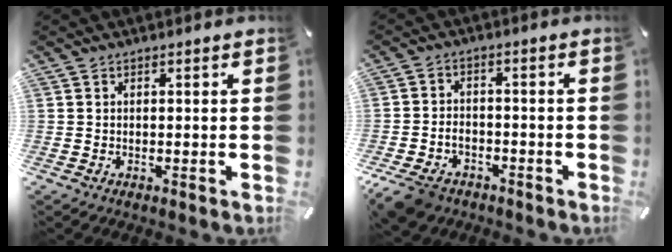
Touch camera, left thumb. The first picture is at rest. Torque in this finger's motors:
{"motor_torque": [-0.20, 2.67, 0.56, 0.50, 0.26]}